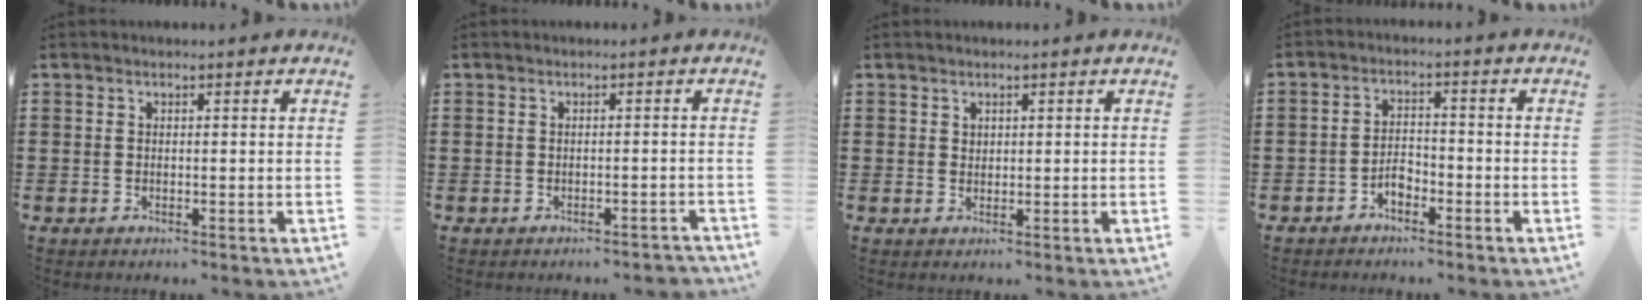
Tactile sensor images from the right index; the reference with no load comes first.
{"total": 1.1, "force": [-1.0, 0.0, 0.4], "torque": [-0.010, -0.003, -0.021]}
{"total": 1.0, "force": [0.8, 0.6, 0.2], "torque": [-0.004, 0.002, 0.016]}
{"total": 3.1, "force": [-2.0, 1.5, 1.7], "torque": [-0.035, 0.006, -0.041]}